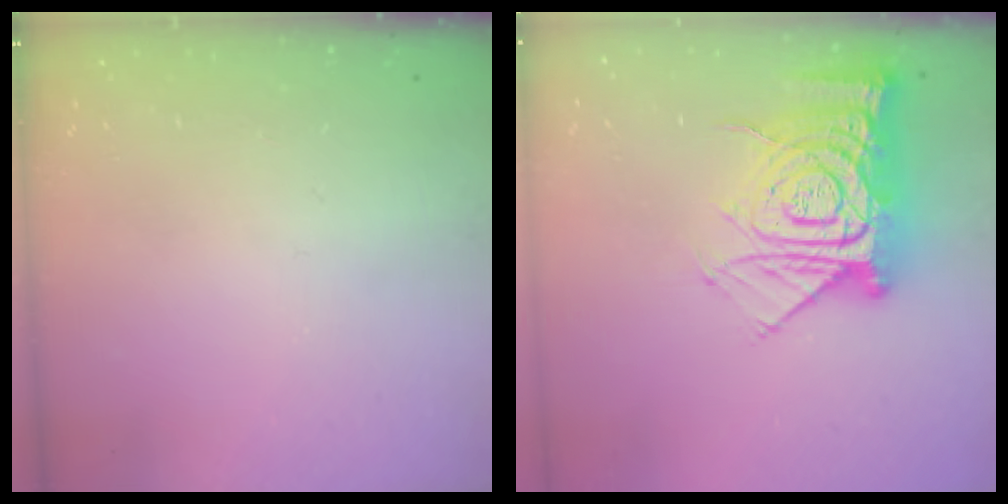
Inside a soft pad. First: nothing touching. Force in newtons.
{"total": 17.2, "press": 17.2, "slide": 1.7}